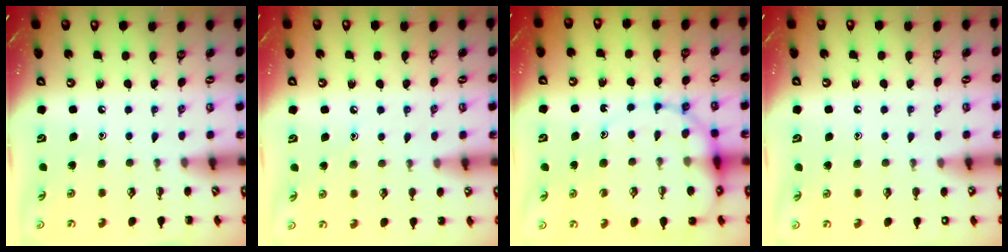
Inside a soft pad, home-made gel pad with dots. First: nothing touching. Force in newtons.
{"total": 5.0, "press": 4.8, "slide": 1.4}
{"total": 14.0, "press": 13.6, "slide": 3.5}
{"total": 1.4, "press": 1.4, "slide": 0.1}